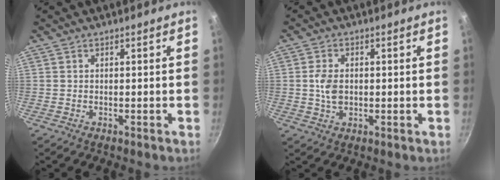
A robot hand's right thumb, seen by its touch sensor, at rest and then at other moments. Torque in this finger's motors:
{"motor_torque": [0.94, 0.84, 1.01, -0.27, 0.02]}